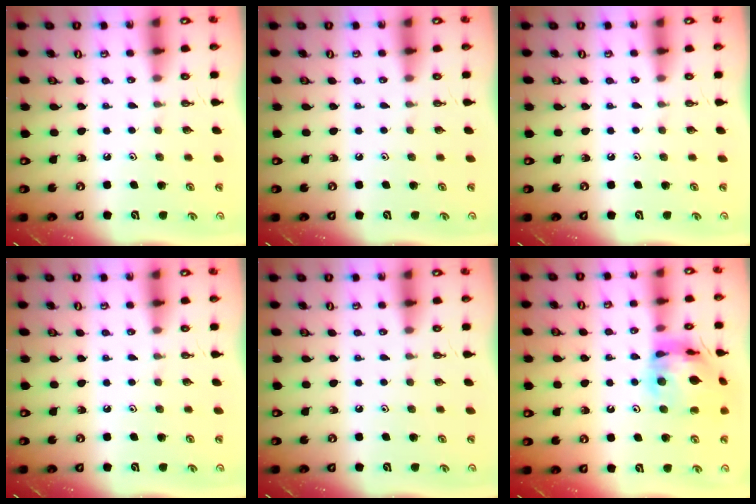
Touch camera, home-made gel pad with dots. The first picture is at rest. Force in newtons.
{"total": 0.0}
{"total": 0.0}
{"total": 0.0}
{"total": 0.0}
{"total": 14.8, "press": 14.7, "slide": 1.7}